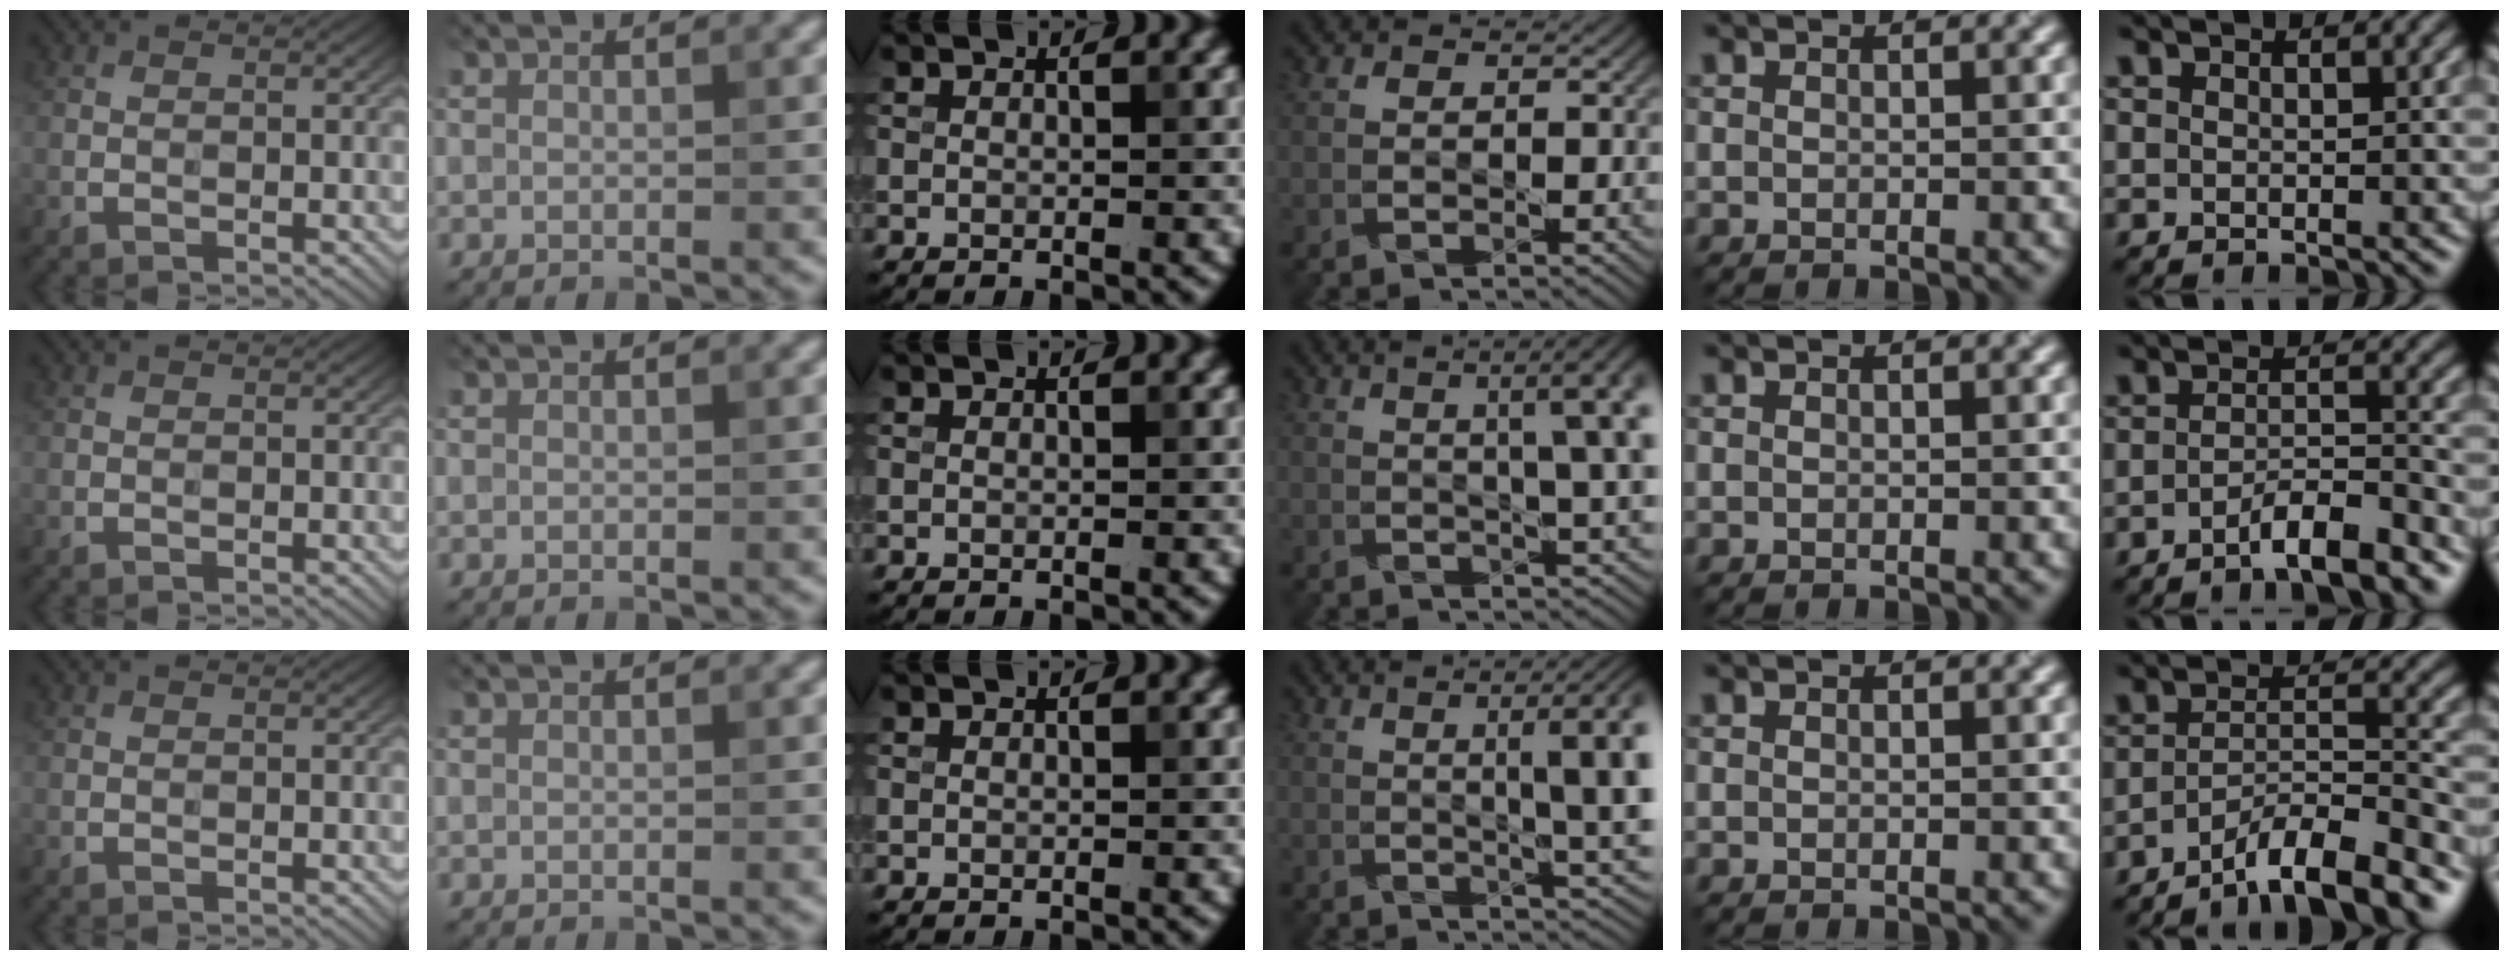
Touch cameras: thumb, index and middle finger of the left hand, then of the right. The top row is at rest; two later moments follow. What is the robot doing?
{"motion": "pour", "object": "measuring cup"}